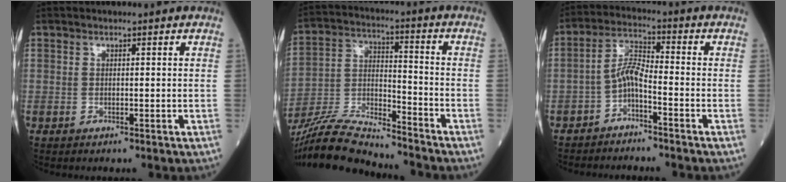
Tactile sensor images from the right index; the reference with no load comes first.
{"total": 14.4, "force": [-13.6, 1.0, 4.4], "torque": [-0.086, 0.006, -0.254]}
{"total": 4.6, "force": [-2.5, 1.0, 3.7], "torque": [-0.074, 0.012, -0.051]}